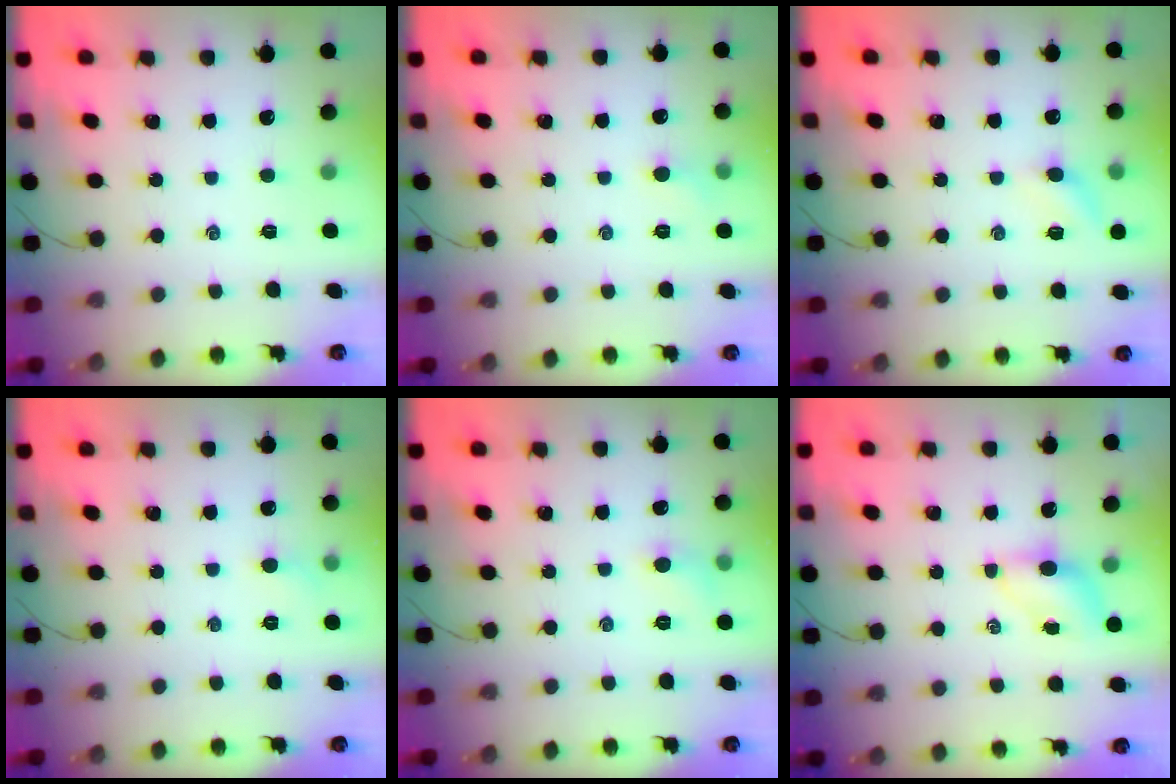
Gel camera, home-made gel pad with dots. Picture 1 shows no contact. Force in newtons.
{"total": 3.2, "press": 3.0, "slide": 1.0}
{"total": 5.8, "press": 5.6, "slide": 1.5}
{"total": 3.3, "press": 3.1, "slide": 1.2}
{"total": 5.2, "press": 4.9, "slide": 1.7}
{"total": 4.6, "press": 4.4, "slide": 1.4}